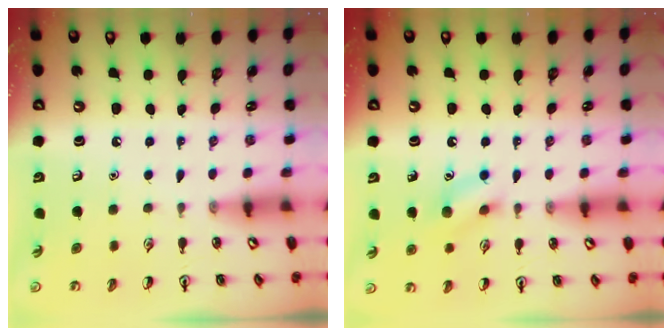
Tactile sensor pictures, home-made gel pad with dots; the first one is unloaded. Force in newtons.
{"total": 9.0, "press": 8.9, "slide": 0.6}